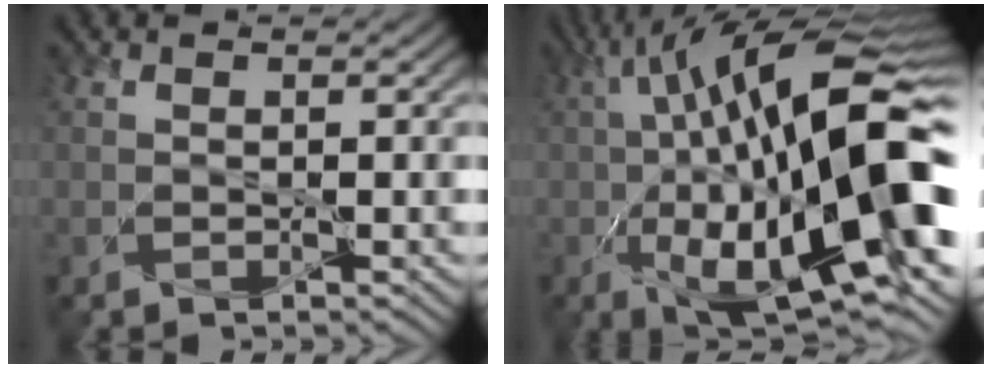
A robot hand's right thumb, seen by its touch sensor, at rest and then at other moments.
{"total": 21.0, "force": [-2.7, 7.6, 19.4], "torque": [-0.297, 0.004, -0.053]}